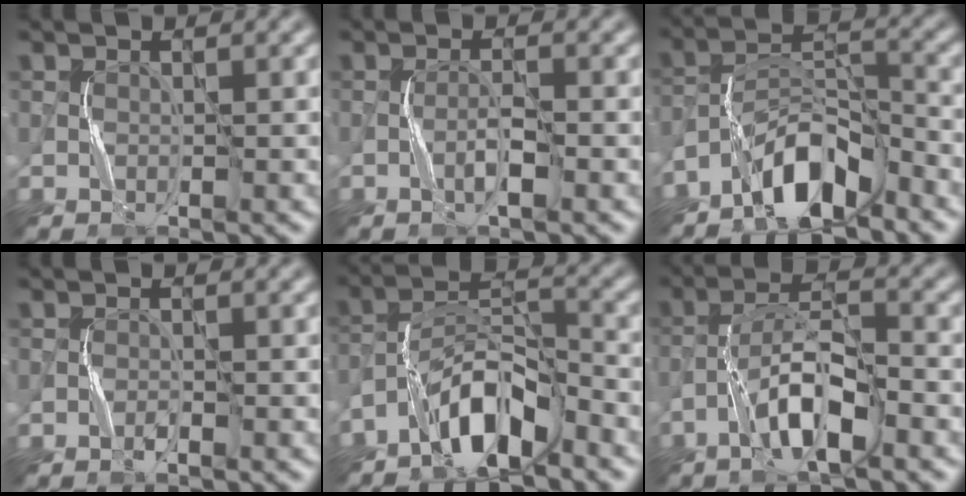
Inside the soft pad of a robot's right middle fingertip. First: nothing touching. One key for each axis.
{"total": 1.8, "fx": -0.9, "fy": 0.1, "fz": 1.5, "tx": -0.031, "ty": 0.007, "tz": -0.018}
{"total": 6.5, "fx": -4.9, "fy": 2.1, "fz": 3.8, "tx": -0.064, "ty": 0.007, "tz": -0.094}
{"total": 0.8, "fx": -0.7, "fy": 0.1, "fz": 0.4, "tx": -0.010, "ty": 0.004, "tz": -0.013}
{"total": 6.2, "fx": -4.5, "fy": 1.9, "fz": 3.8, "tx": -0.069, "ty": 0.009, "tz": -0.088}
{"total": 5.8, "fx": -3.0, "fy": 1.3, "fz": 4.8, "tx": -0.091, "ty": 0.016, "tz": -0.058}